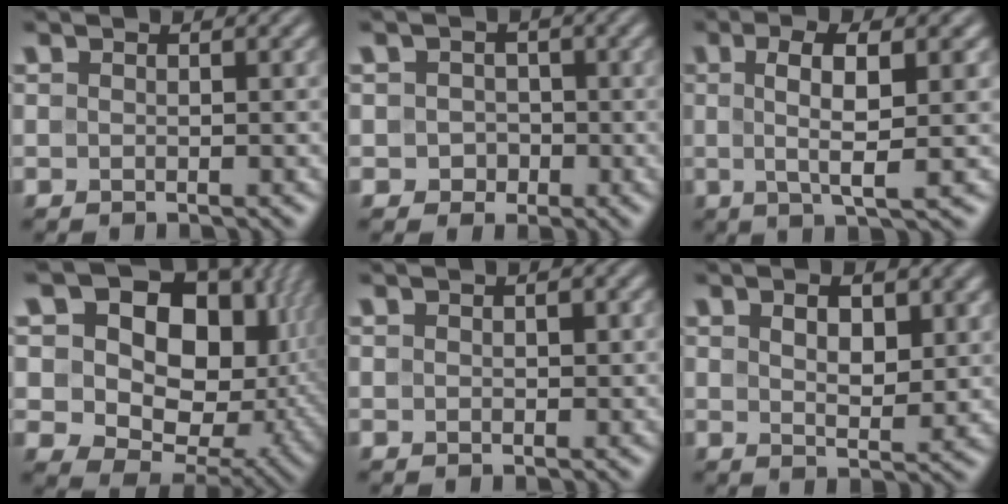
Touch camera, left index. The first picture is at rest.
{"total": 2.0, "force": [-0.3, 1.9, 0.5], "torque": [0.013, 0.000, -0.010]}
{"total": 5.3, "force": [0.6, 1.2, 5.1], "torque": [-0.085, 0.003, 0.009]}
{"total": 19.4, "force": [5.5, 13.6, 12.8], "torque": [-0.197, 0.033, 0.111]}
{"total": 0.8, "force": [0.1, 0.6, 0.6], "torque": [-0.006, -0.001, 0.000]}
{"total": 4.0, "force": [1.5, 2.0, 3.2], "torque": [-0.054, -0.003, 0.029]}